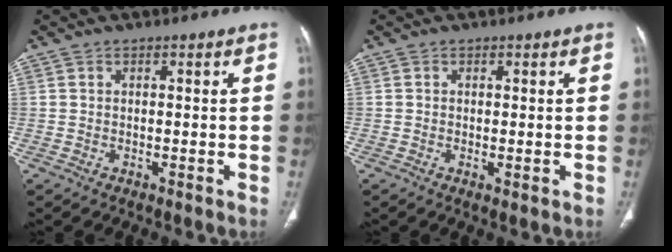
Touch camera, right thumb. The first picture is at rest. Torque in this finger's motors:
{"motor_torque": [-0.20, 0.17, -0.32, 0.30, -0.02]}